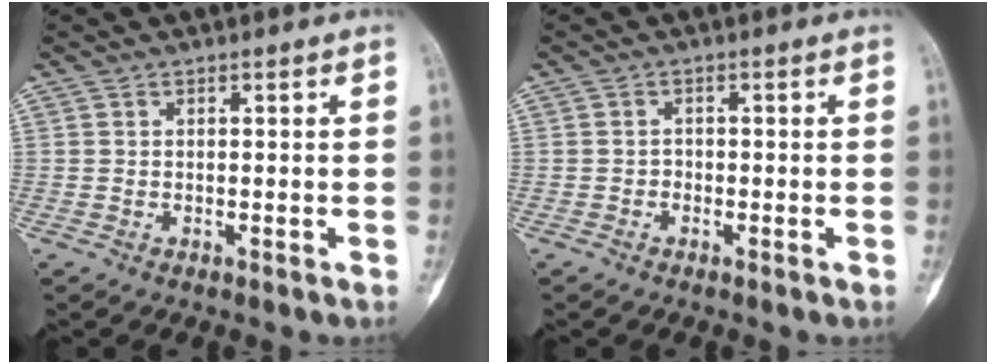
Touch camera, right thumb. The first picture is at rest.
{"total": 0.9, "force": [-0.5, 0.7, 0.2], "torque": [0.008, 0.005, -0.014]}